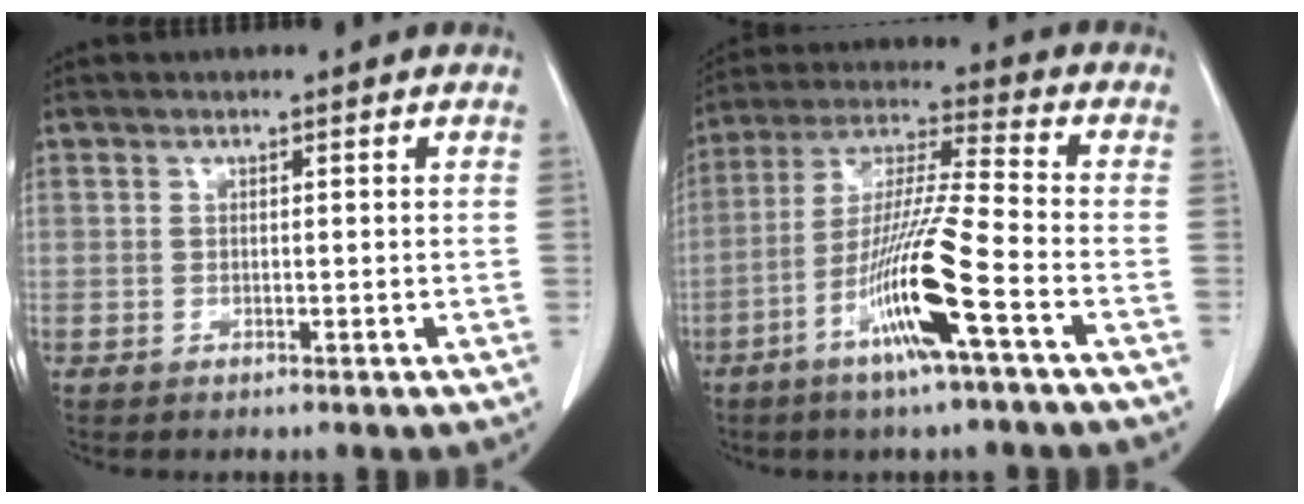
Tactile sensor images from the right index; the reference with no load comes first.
{"total": 13.5, "force": [-5.9, -0.6, 12.2], "torque": [-0.241, -0.010, -0.114]}